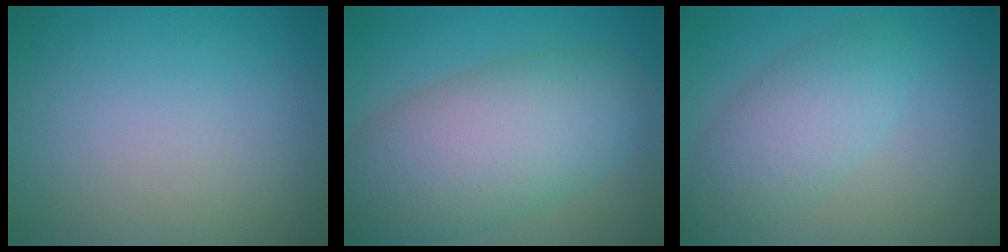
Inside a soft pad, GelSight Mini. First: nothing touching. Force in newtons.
{"total": 10.0, "press": 10.0, "slide": 0.6}
{"total": 4.6, "press": 4.6, "slide": 0.2}